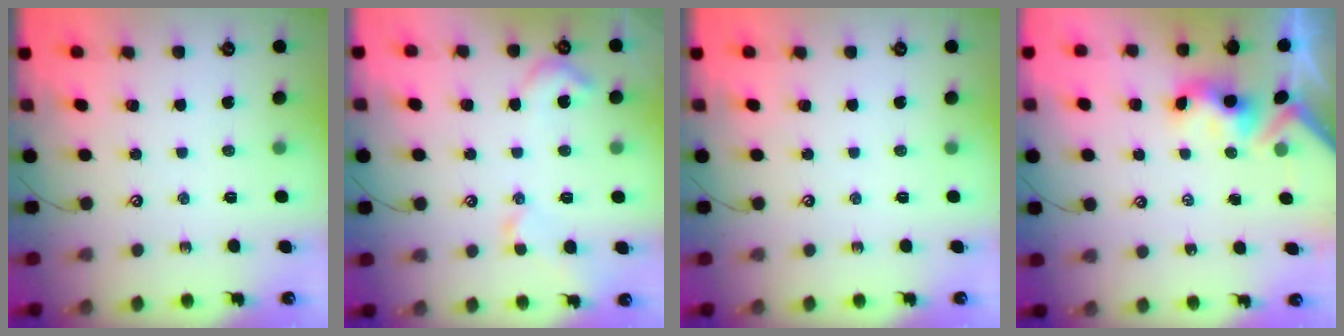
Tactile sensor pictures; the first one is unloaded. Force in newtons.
{"total": 4.4, "press": 4.4, "slide": 0.8}
{"total": 0.0}
{"total": 3.5, "press": 3.5, "slide": 0.4}